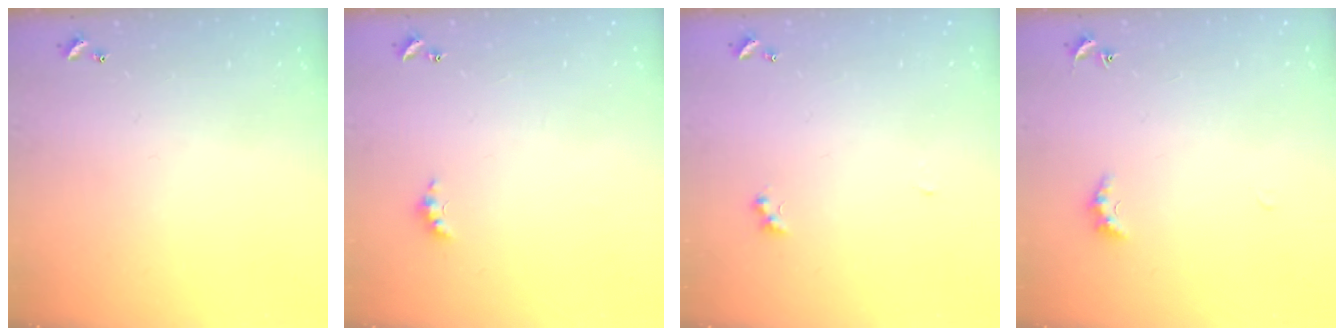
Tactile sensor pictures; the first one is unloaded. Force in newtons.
{"total": 2.8, "press": 2.7, "slide": 0.7}
{"total": 2.7, "press": 2.6, "slide": 0.7}
{"total": 2.0, "press": 1.9, "slide": 0.6}